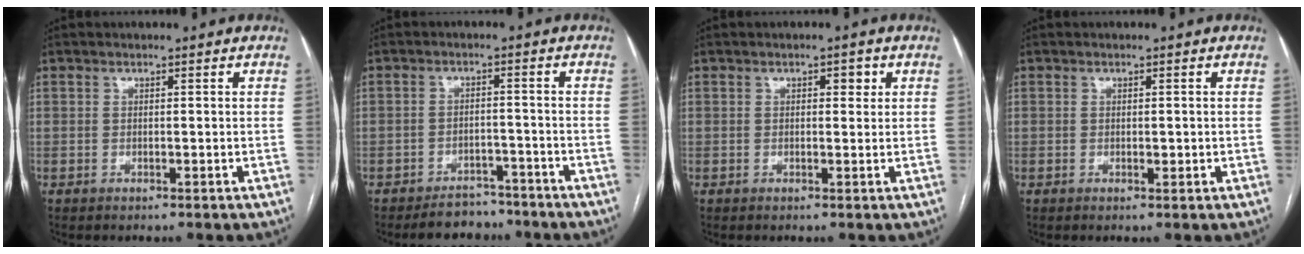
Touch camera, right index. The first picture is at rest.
{"total": 5.8, "force": [-5.2, 2.5, 0.8], "torque": [-0.004, 0.003, -0.079]}
{"total": 1.7, "force": [0.6, 0.8, 1.4], "torque": [-0.016, 0.003, 0.007]}
{"total": 1.1, "force": [0.0, 0.6, 0.9], "torque": [-0.012, -0.002, 0.001]}